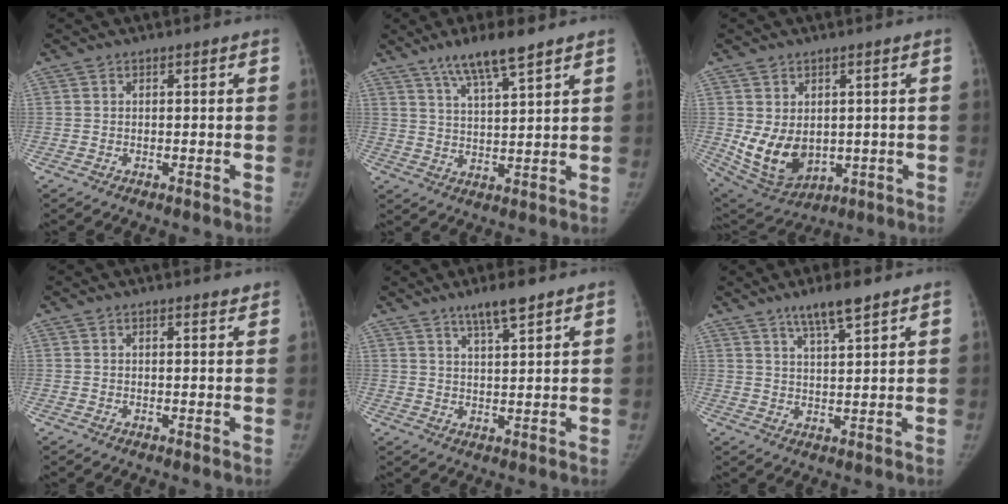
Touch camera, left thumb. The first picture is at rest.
{"total": 8.8, "force": [6.2, 1.2, 6.1], "torque": [-0.107, -0.030, 0.115]}
{"total": 10.4, "force": [-0.2, 7.6, 7.2], "torque": [-0.106, -0.014, 0.025]}
{"total": 1.3, "force": [1.1, 0.3, 0.6], "torque": [-0.004, -0.006, 0.016]}
{"total": 5.8, "force": [4.3, 0.8, 3.9], "torque": [-0.066, -0.023, 0.075]}
{"total": 6.6, "force": [4.7, 0.9, 4.5], "torque": [-0.077, -0.025, 0.085]}